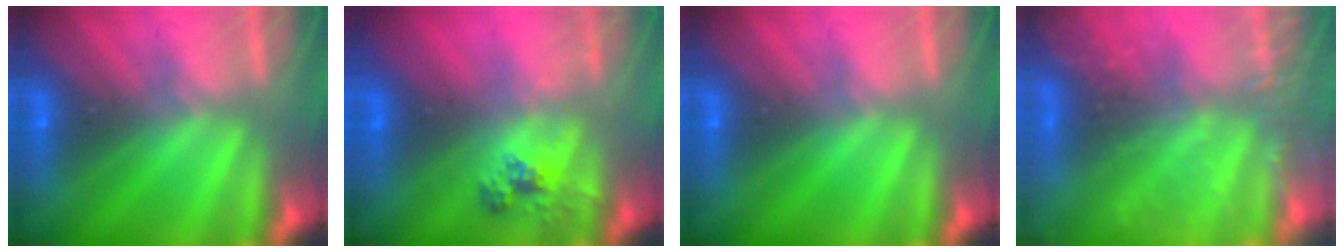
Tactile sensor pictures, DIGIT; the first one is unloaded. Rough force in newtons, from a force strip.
{"total": 2.6}
{"total": 0.0}
{"total": 7.2}